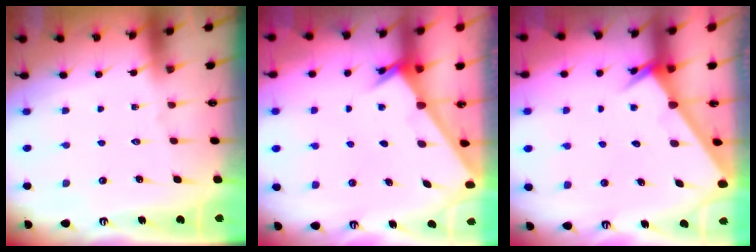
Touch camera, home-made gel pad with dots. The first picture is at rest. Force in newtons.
{"total": 2.4, "press": 2.4, "slide": 0.2}
{"total": 2.4, "press": 2.4, "slide": 0.1}